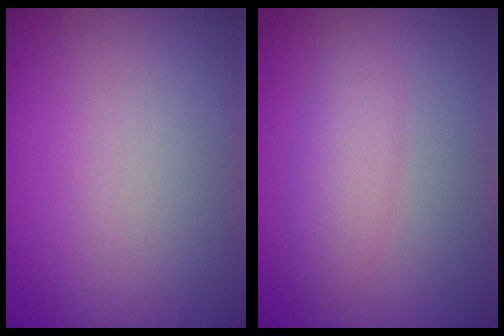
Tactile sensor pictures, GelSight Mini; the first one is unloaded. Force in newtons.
{"total": 2.2, "press": 2.2, "slide": 0.1}